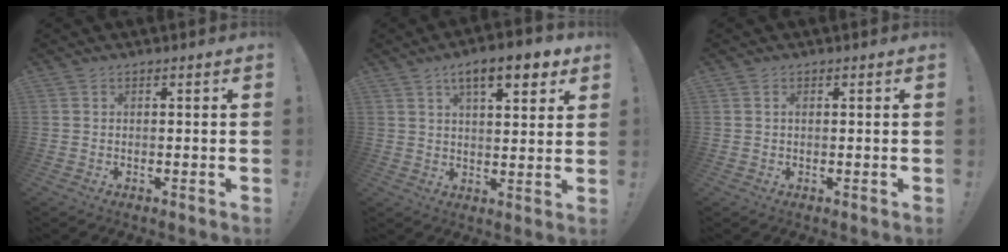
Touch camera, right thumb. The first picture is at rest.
{"total": 10.6, "force": [6.0, 3.3, 8.0], "torque": [-0.112, -0.022, 0.098]}
{"total": 0.7, "force": [0.4, 0.4, 0.4], "torque": [-0.009, 0.003, 0.007]}